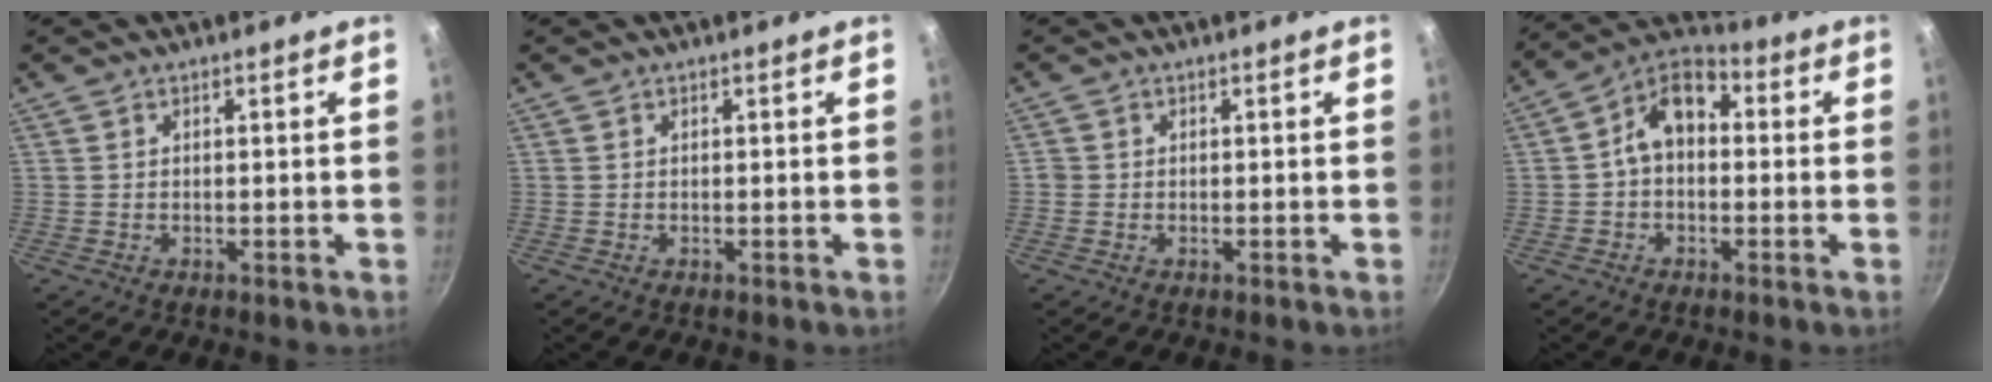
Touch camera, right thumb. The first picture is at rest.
{"total": 0.0}
{"total": 0.9, "force": [-0.3, 0.8, 0.2], "torque": [-0.002, 0.001, -0.007]}
{"total": 9.5, "force": [0.4, 6.6, 6.8], "torque": [-0.087, 0.035, -0.013]}